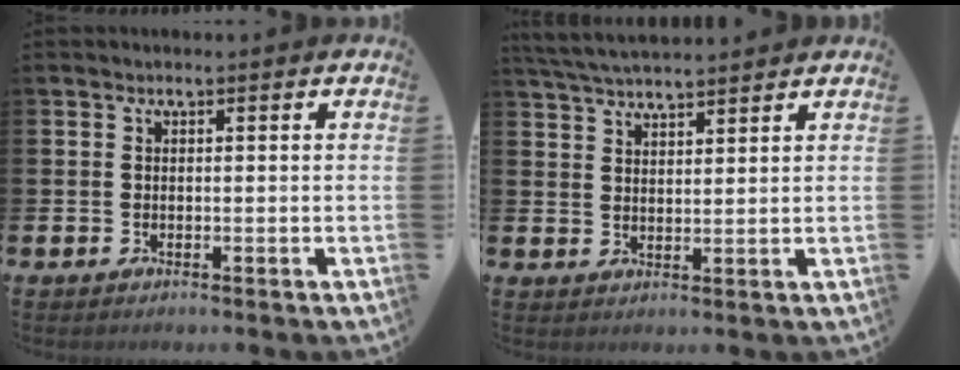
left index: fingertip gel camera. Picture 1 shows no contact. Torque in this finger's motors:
{"motor_torque": [0.82, -0.93, 0.48, 0.08]}